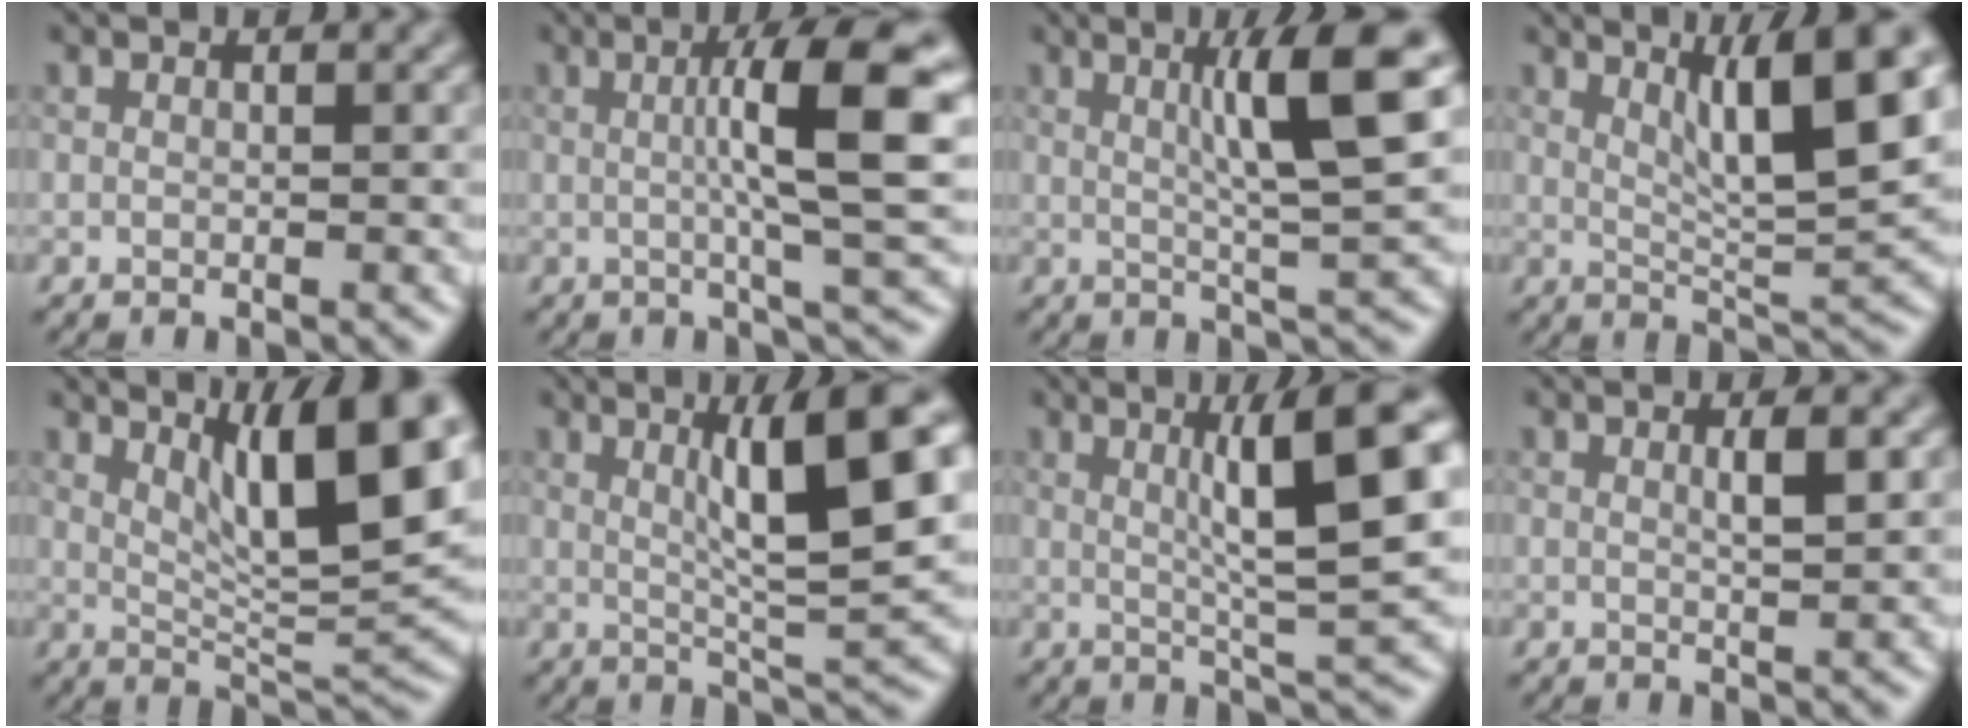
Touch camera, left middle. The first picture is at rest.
{"total": 9.0, "force": [1.3, 1.5, 8.8], "torque": [-0.120, 0.010, 0.018]}
{"total": 7.7, "force": [2.1, 0.9, 7.4], "torque": [-0.108, 0.009, 0.035]}
{"total": 9.3, "force": [3.7, 1.9, 8.3], "torque": [-0.116, 0.002, 0.066]}
{"total": 10.4, "force": [4.3, 2.3, 9.1], "torque": [-0.133, -0.003, 0.076]}
{"total": 9.7, "force": [2.8, 1.8, 9.1], "torque": [-0.120, 0.004, 0.048]}
{"total": 9.5, "force": [2.4, 1.4, 9.1], "torque": [-0.116, 0.010, 0.039]}
{"total": 1.9, "force": [0.6, 0.3, 1.7], "torque": [-0.026, 0.003, 0.006]}